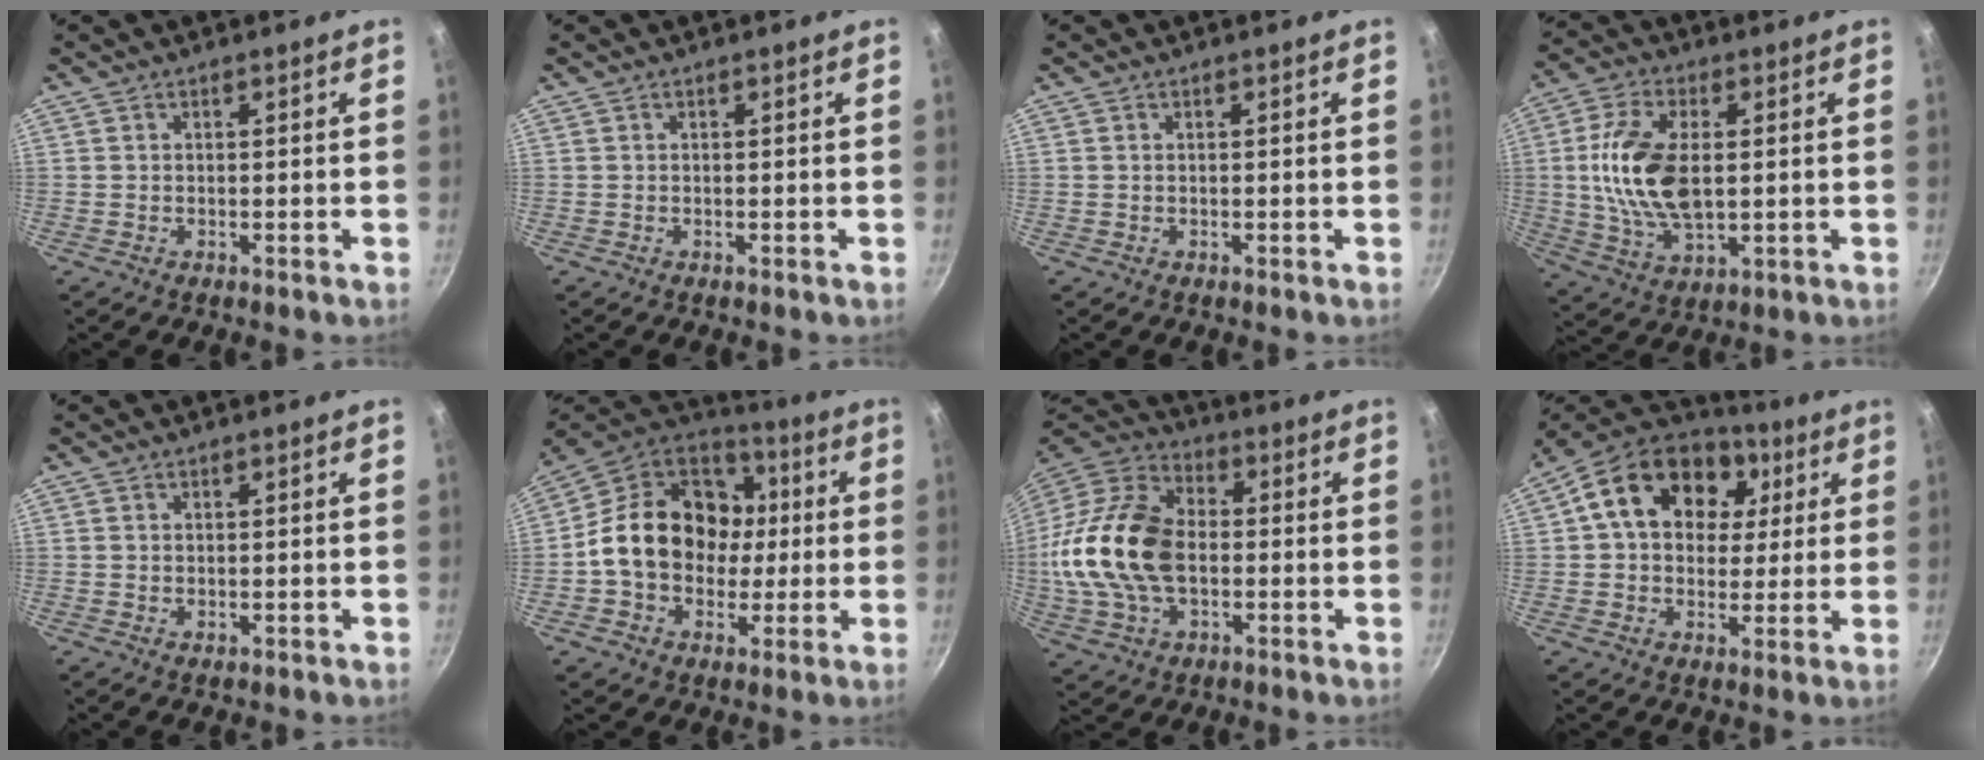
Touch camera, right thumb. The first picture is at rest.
{"total": 0.0}
{"total": 0.0}
{"total": 15.0, "force": [1.1, 8.2, 12.5], "torque": [-0.235, 0.004, 0.023]}
{"total": 0.6, "force": [0.3, 0.4, 0.3], "torque": [-0.002, -0.006, 0.002]}
{"total": 21.6, "force": [0.5, 17.4, 12.9], "torque": [-0.190, 0.036, 0.002]}
{"total": 21.3, "force": [-0.9, 13.9, 16.1], "torque": [-0.303, 0.031, -0.024]}
{"total": 19.4, "force": [5.8, 14.3, 11.7], "torque": [-0.188, 0.015, 0.083]}